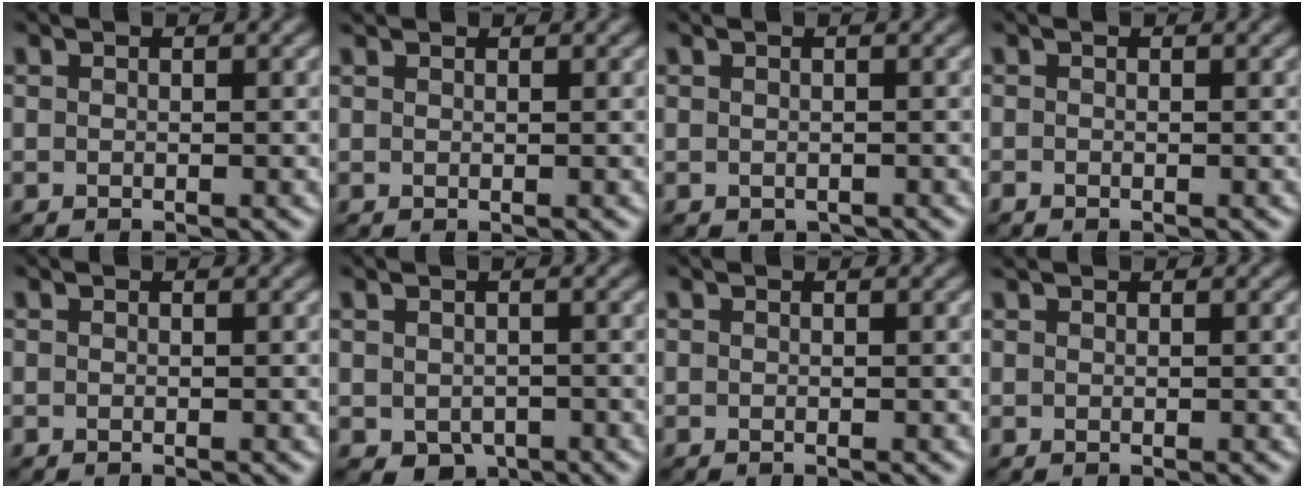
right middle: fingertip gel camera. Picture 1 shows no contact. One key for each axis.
{"total": 1.2, "fx": 1.2, "fy": 0.2, "fz": 0.2, "tx": -0.009, "ty": 0.001, "tz": 0.011}
{"total": 0.0}
{"total": 0.0}
{"total": 0.0}
{"total": 1.9, "fx": -0.8, "fy": 1.4, "fz": 0.9, "tx": -0.013, "ty": -0.010, "tz": -0.008}
{"total": 0.0}
{"total": 0.9, "fx": 0.9, "fy": 0.2, "fz": 0.2, "tx": -0.008, "ty": -0.001, "tz": 0.009}